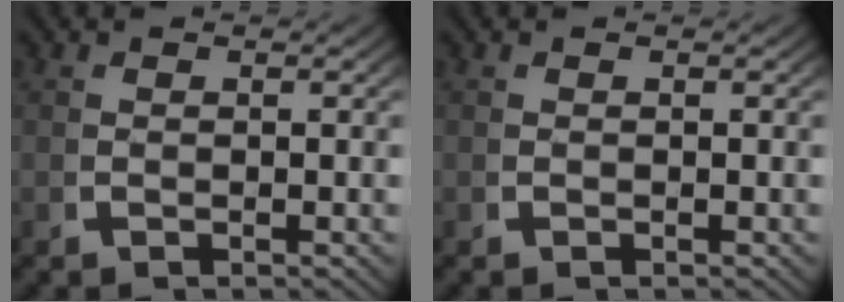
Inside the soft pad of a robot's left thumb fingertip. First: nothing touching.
{"total": 0.0}